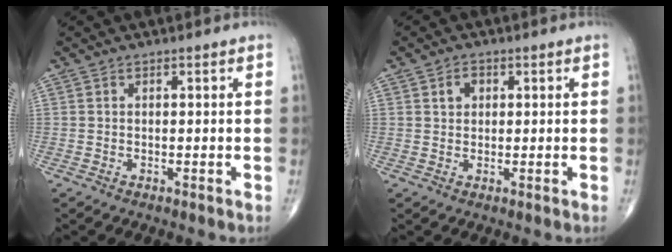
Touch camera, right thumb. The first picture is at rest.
{"total": 2.6, "force": [0.8, 2.0, 1.4], "torque": [-0.013, 0.002, 0.012]}